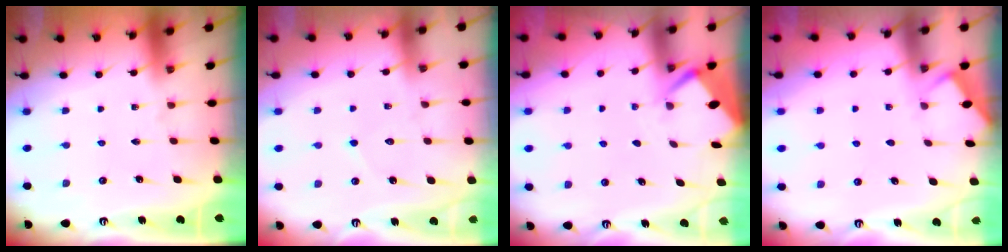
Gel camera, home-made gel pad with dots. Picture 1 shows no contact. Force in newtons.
{"total": 4.9, "press": 4.9, "slide": 0.4}
{"total": 2.8, "press": 2.8, "slide": 0.3}
{"total": 2.8, "press": 2.8, "slide": 0.3}